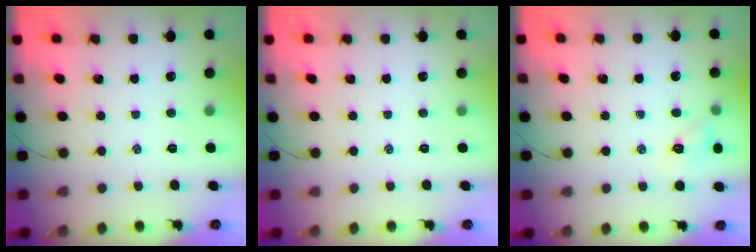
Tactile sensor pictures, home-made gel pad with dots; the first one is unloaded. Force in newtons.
{"total": 0.0}
{"total": 6.4, "press": 6.2, "slide": 1.5}